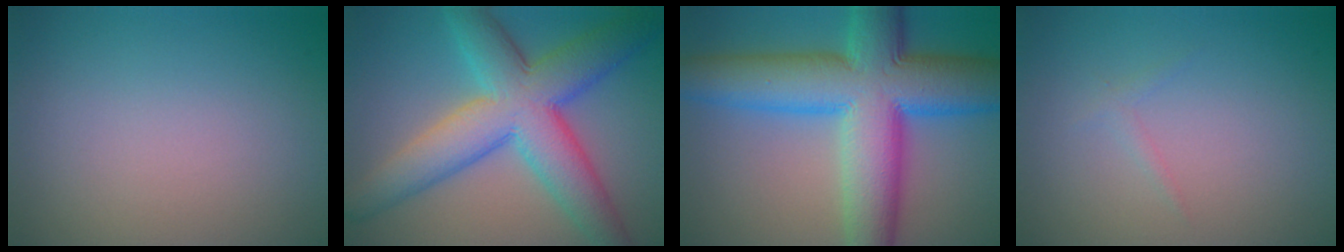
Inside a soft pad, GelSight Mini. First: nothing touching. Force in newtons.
{"total": 9.9, "press": 9.9, "slide": 0.2}
{"total": 13.6, "press": 13.6, "slide": 0.2}
{"total": 0.7, "press": 0.7, "slide": 0.1}